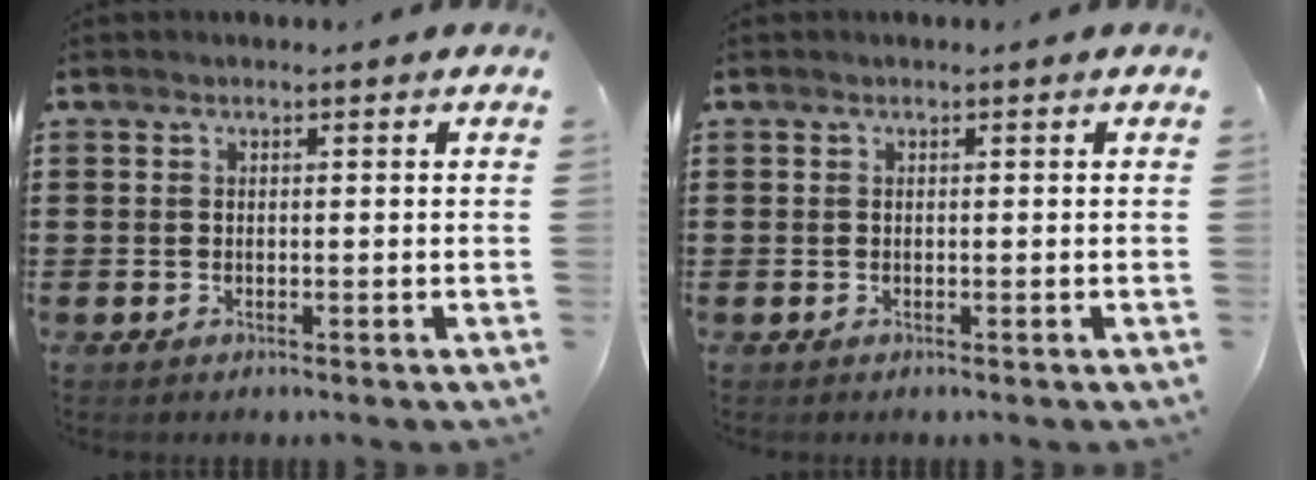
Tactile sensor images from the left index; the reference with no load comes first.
{"total": 0.0}